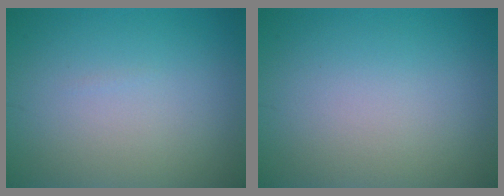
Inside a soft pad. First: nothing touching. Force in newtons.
{"total": 0.0}